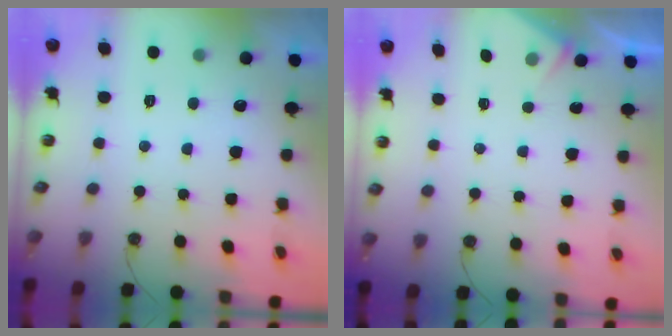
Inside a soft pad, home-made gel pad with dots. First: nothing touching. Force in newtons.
{"total": 2.9, "press": 2.9, "slide": 0.4}